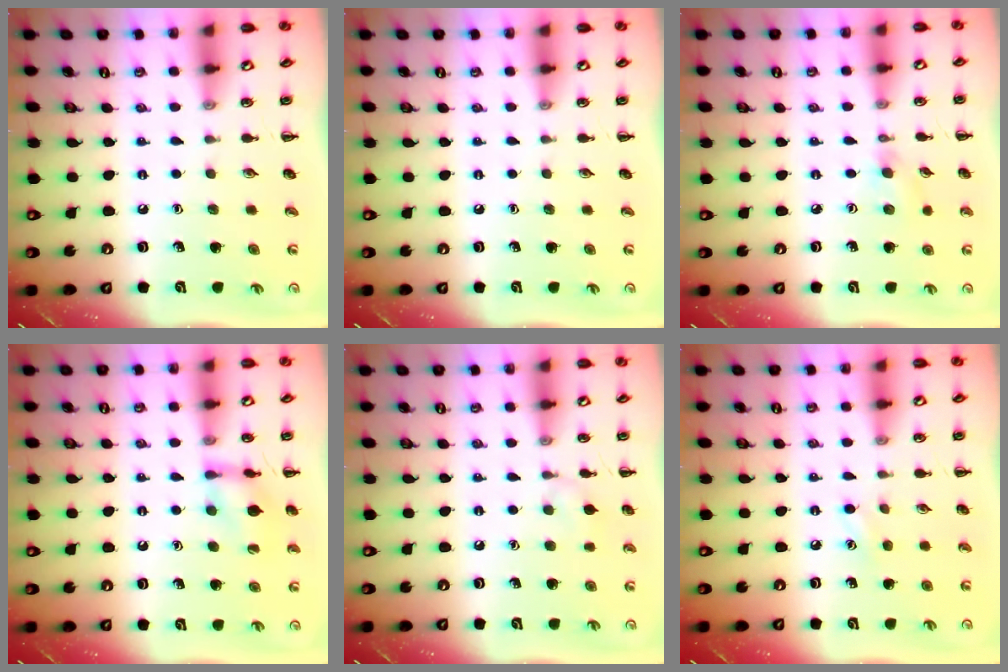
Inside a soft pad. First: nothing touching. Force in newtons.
{"total": 0.0}
{"total": 4.0, "press": 3.7, "slide": 1.6}
{"total": 12.1, "press": 12.0, "slide": 1.8}
{"total": 5.6, "press": 5.3, "slide": 1.9}
{"total": 2.4, "press": 2.3, "slide": 0.8}